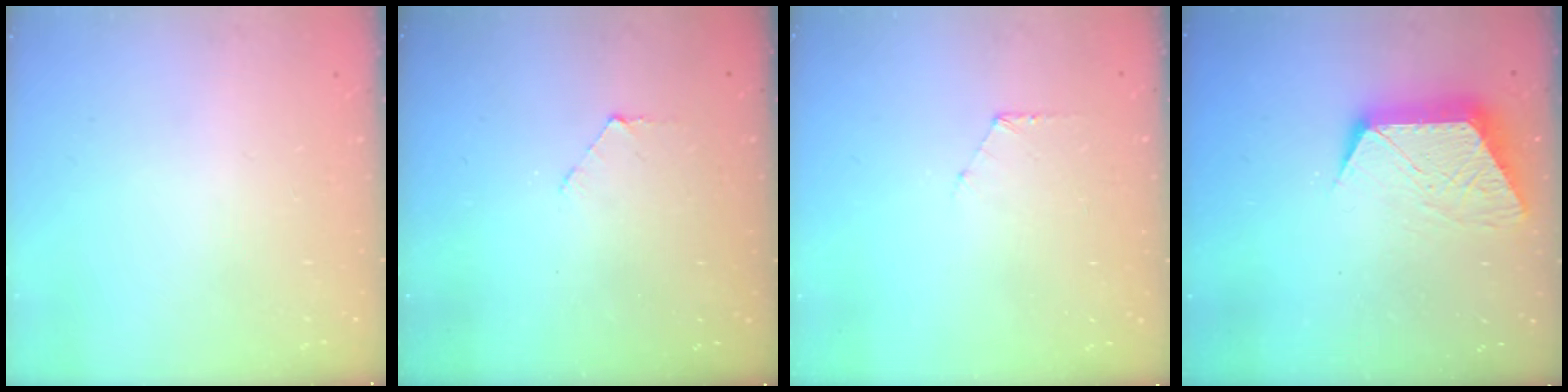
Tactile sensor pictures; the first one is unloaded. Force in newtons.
{"total": 3.5, "press": 3.5, "slide": 0.4}
{"total": 4.4, "press": 4.4, "slide": 0.3}
{"total": 10.6, "press": 10.6, "slide": 0.8}